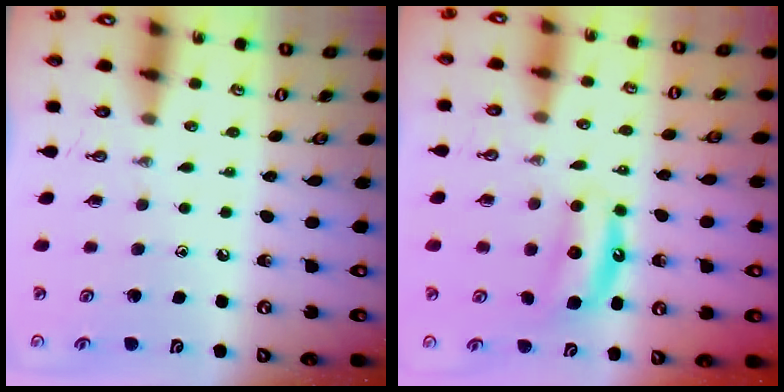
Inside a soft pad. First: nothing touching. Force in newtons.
{"total": 6.6, "press": 6.6, "slide": 0.5}